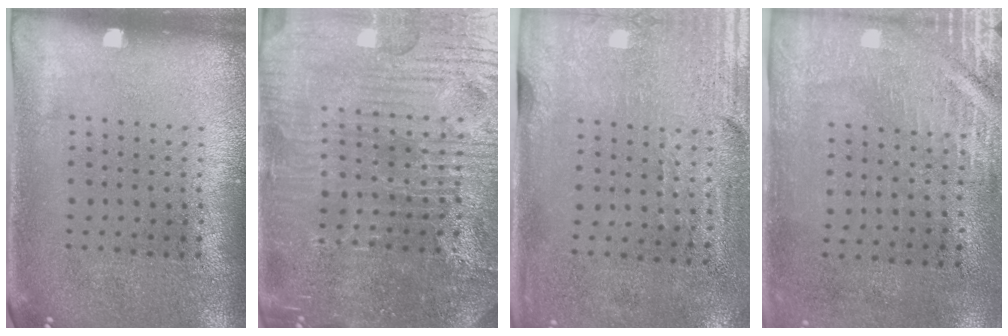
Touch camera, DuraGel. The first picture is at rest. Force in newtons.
{"total": 5.5, "press": 5.2, "slide": 1.8}
{"total": 3.0, "press": 2.5, "slide": 1.6}
{"total": 2.9, "press": 2.5, "slide": 1.4}